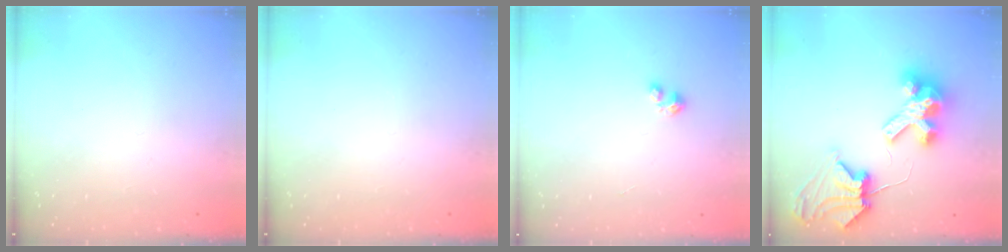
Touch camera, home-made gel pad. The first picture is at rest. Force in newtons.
{"total": 0.0}
{"total": 2.5, "press": 2.4, "slide": 0.4}
{"total": 10.2, "press": 10.1, "slide": 1.5}